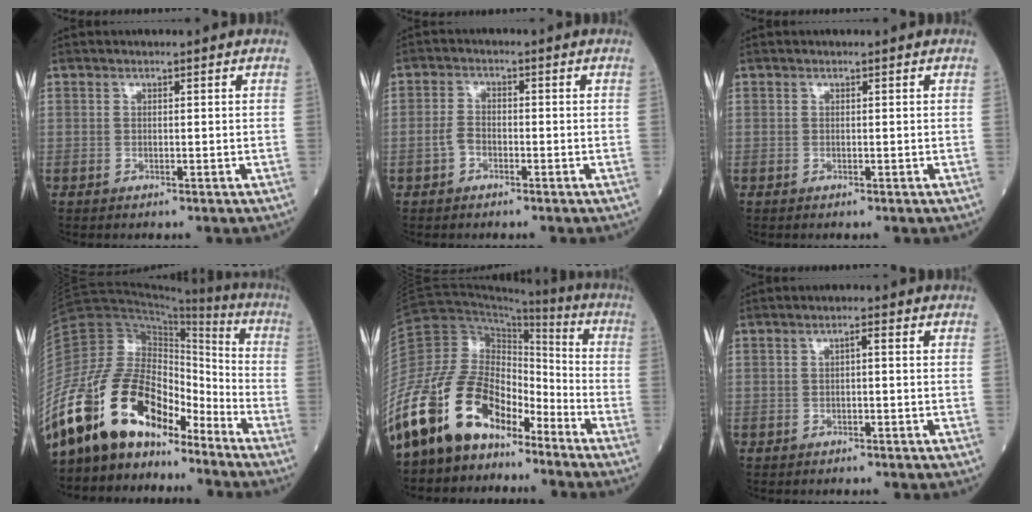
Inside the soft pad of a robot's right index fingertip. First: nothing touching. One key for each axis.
{"total": 2.5, "fx": -1.2, "fy": 1.7, "fz": 1.4, "tx": -0.029, "ty": 0.005, "tz": -0.024}
{"total": 0.0}
{"total": 21.6, "fx": -16.2, "fy": 8.4, "fz": 11.6, "tx": -0.241, "ty": 0.036, "tz": -0.295}
{"total": 20.4, "fx": -15.2, "fy": 9.3, "fz": 9.9, "tx": -0.215, "ty": 0.036, "tz": -0.282}
{"total": 1.0, "fx": 0.0, "fy": 0.2, "fz": 1.0, "tx": -0.014, "ty": 0.004, "tz": 0.000}